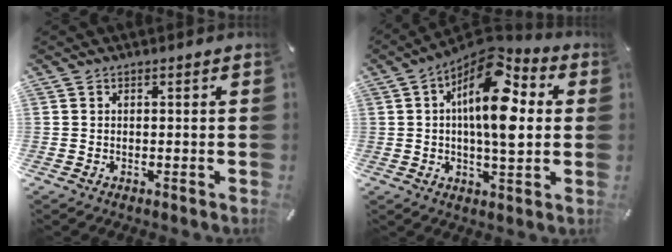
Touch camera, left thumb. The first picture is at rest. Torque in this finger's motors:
{"motor_torque": [1.02, 1.06, 2.32, -0.46, 0.60]}